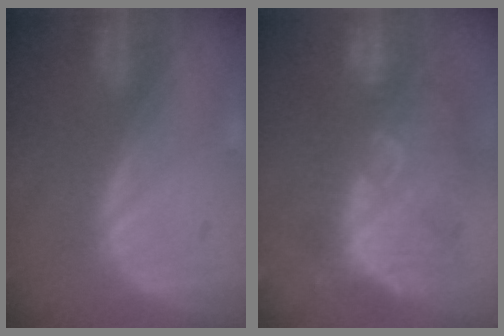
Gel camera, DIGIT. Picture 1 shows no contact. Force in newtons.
{"total": 11.6, "press": 10.8, "slide": 4.1}